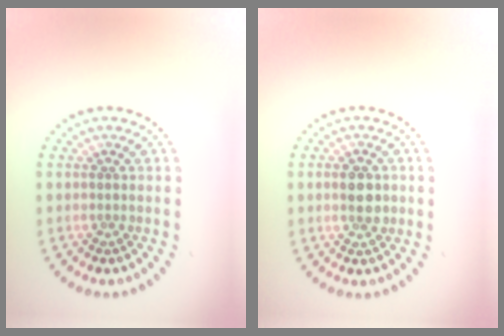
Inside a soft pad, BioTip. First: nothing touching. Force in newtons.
{"total": 2.5, "press": 2.5, "slide": 0.2}